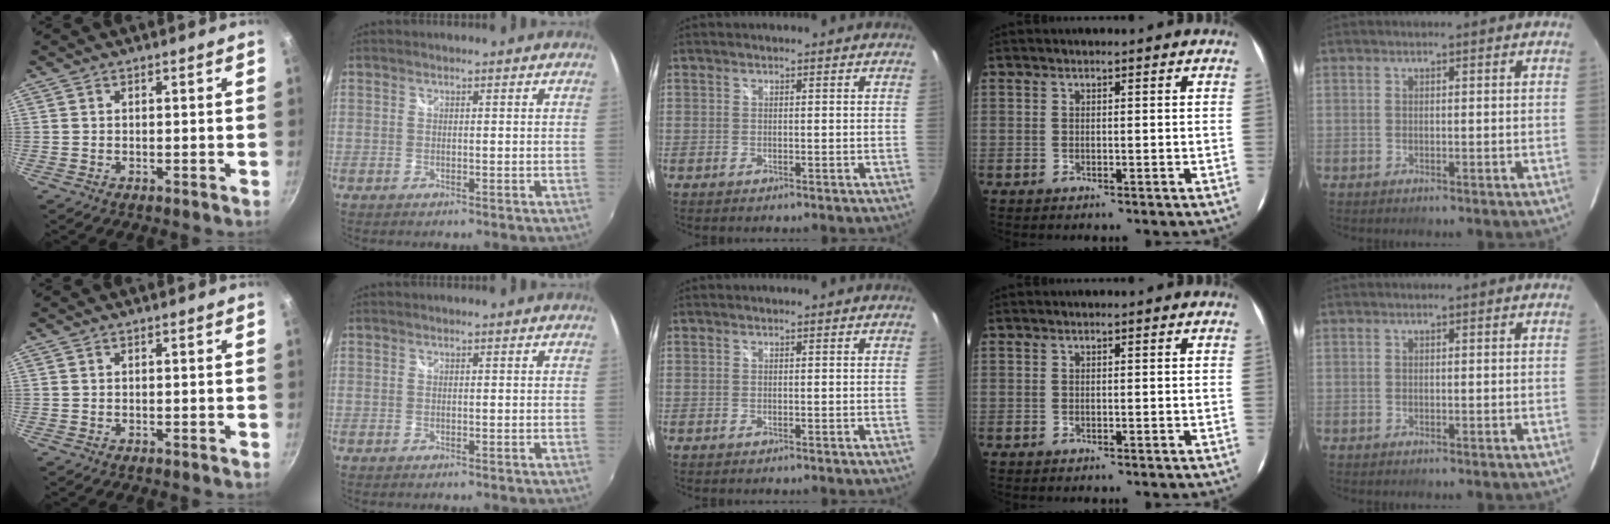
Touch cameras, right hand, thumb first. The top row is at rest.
{}